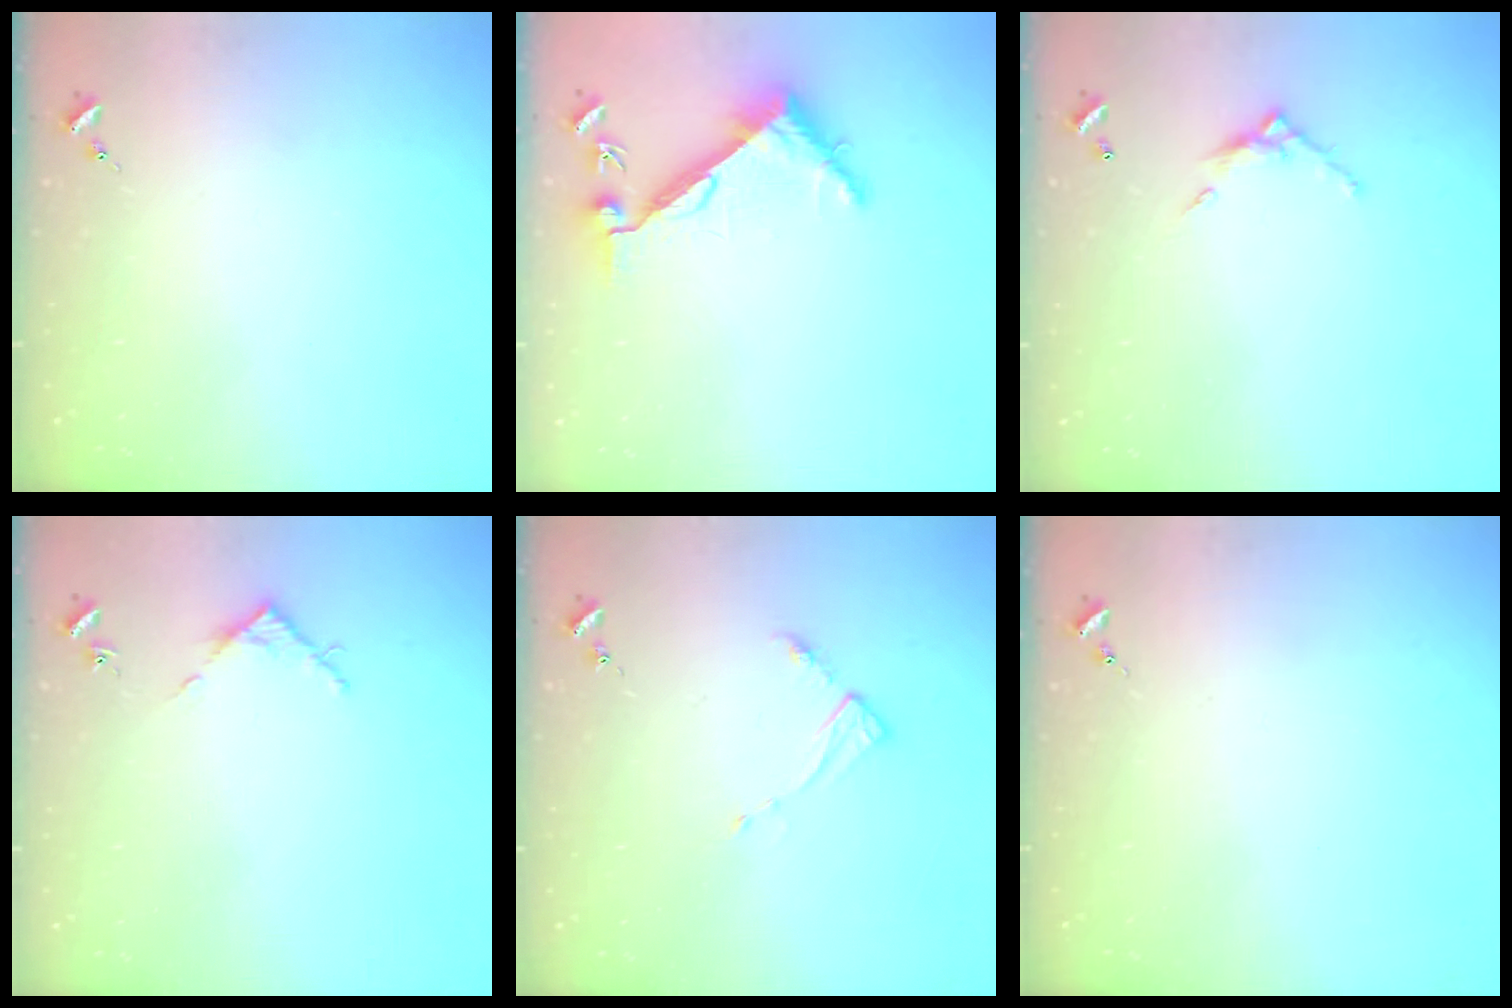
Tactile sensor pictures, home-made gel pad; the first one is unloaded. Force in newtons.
{"total": 6.2, "press": 6.2, "slide": 0.7}
{"total": 6.7, "press": 6.7, "slide": 0.4}
{"total": 3.6, "press": 3.6, "slide": 0.3}
{"total": 2.8, "press": 2.8, "slide": 0.4}
{"total": 0.0}